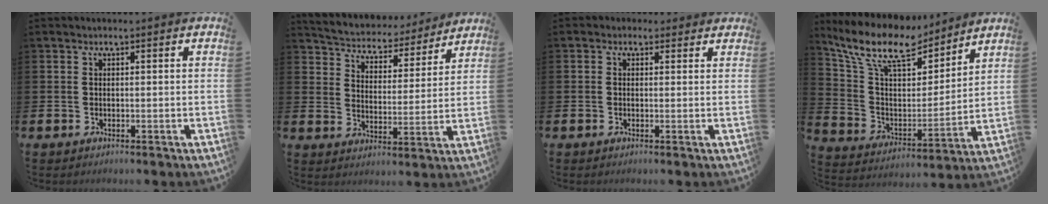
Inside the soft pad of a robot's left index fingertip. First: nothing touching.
{"total": 5.3, "force": [5.1, 1.5, 0.3], "torque": [-0.042, -0.044, 0.084]}
{"total": 0.9, "force": [0.4, 0.7, 0.2], "torque": [-0.005, 0.007, 0.007]}
{"total": 12.1, "force": [10.3, 4.1, 4.9], "torque": [-0.141, -0.061, 0.181]}